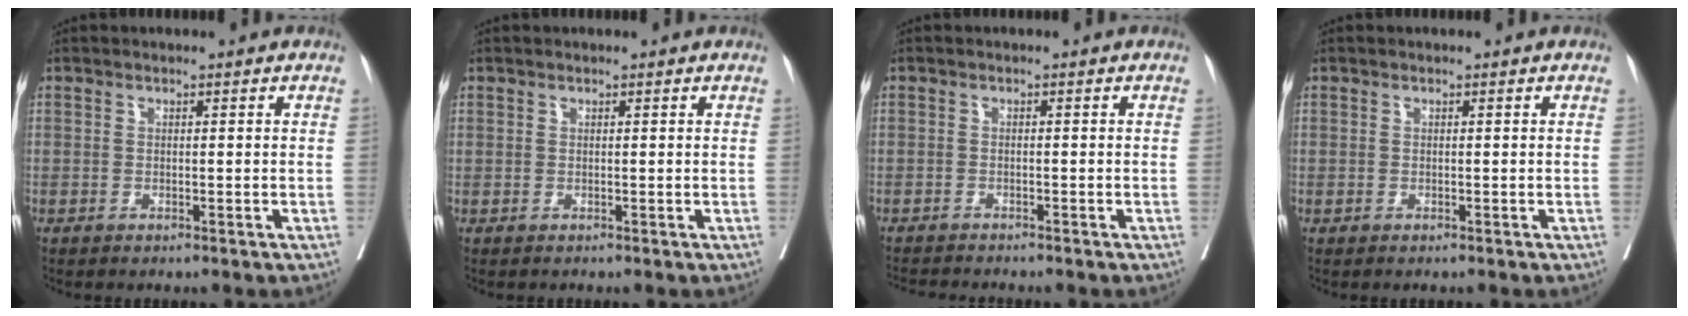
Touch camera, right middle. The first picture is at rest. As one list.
[{"total": 0.6, "force": [0.1, 0.6, -0.1], "torque": [0.014, 0.005, -0.002]}, {"total": 4.9, "force": [-4.7, 0.1, 1.3], "torque": [-0.016, -0.011, -0.075]}, {"total": 0.0}]